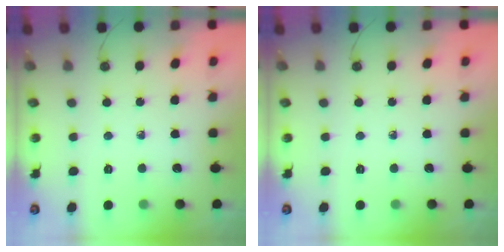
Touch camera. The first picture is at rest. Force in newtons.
{"total": 0.0}